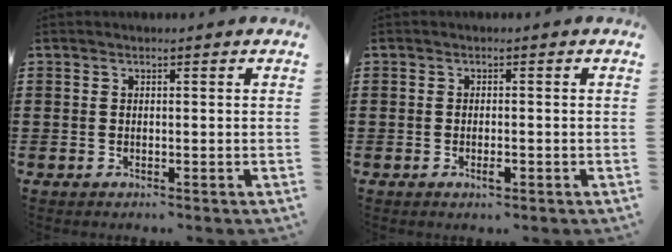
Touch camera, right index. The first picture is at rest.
{"total": 1.6, "force": [-0.7, 0.4, 1.3], "torque": [-0.024, -0.003, -0.012]}